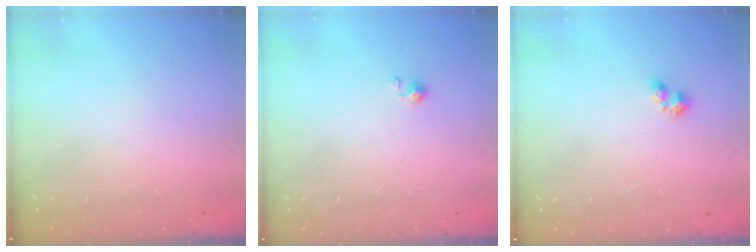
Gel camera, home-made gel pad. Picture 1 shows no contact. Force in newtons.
{"total": 1.1, "press": 1.1, "slide": 0.2}
{"total": 2.4, "press": 2.4, "slide": 0.4}